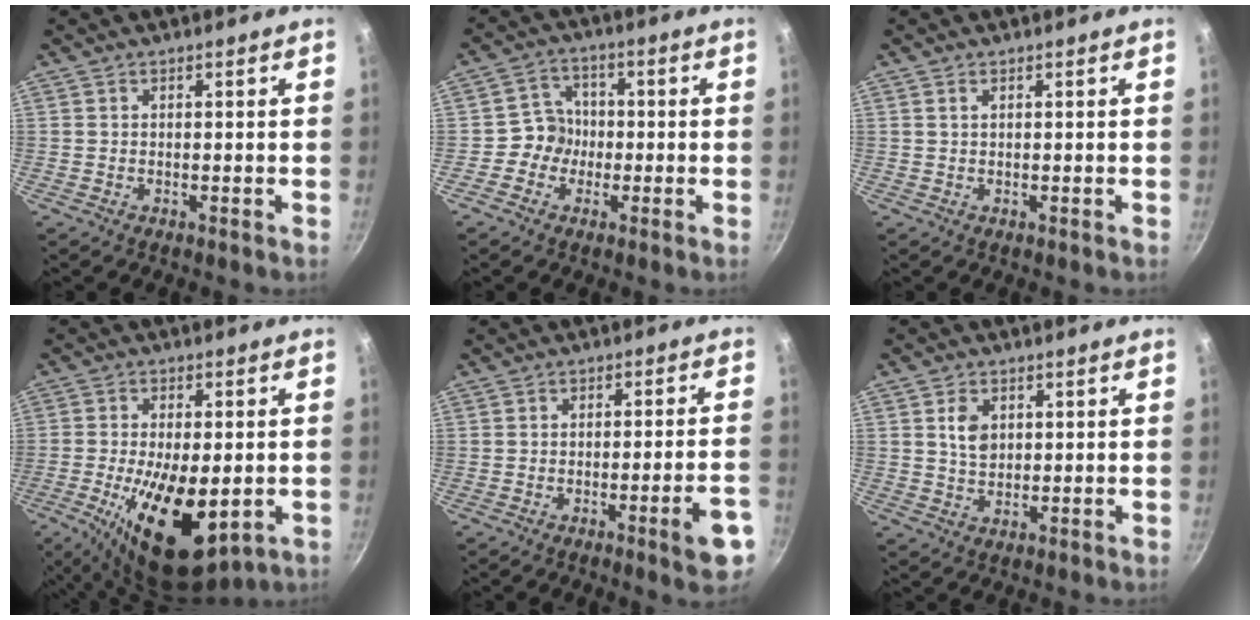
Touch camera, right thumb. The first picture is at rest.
{"total": 5.3, "force": [-1.2, 5.0, 1.4], "torque": [0.014, 0.018, -0.033]}
{"total": 0.9, "force": [0.5, 0.4, 0.6], "torque": [-0.012, 0.002, 0.009]}
{"total": 16.9, "force": [-4.0, 8.0, 14.3], "torque": [-0.230, -0.001, -0.052]}
{"total": 7.6, "force": [-3.6, 1.1, 6.6], "torque": [-0.080, 0.020, -0.043]}
{"total": 4.7, "force": [1.4, 3.3, 2.9], "torque": [-0.039, -0.005, 0.027]}